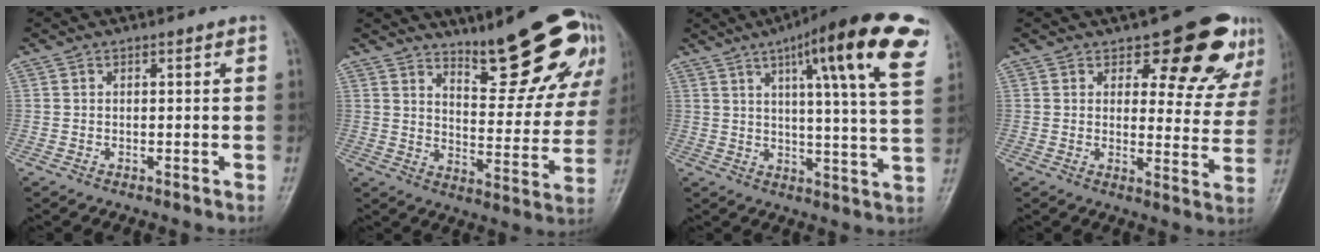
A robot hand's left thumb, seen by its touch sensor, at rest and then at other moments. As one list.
[{"total": 18.2, "force": [12.0, 5.4, 12.5], "torque": [-0.122, -0.074, 0.175]}, {"total": 20.9, "force": [10.1, 2.9, 18.1], "torque": [-0.240, -0.021, 0.130]}, {"total": 12.6, "force": [8.6, 5.9, 7.0], "torque": [-0.038, -0.059, 0.099]}]